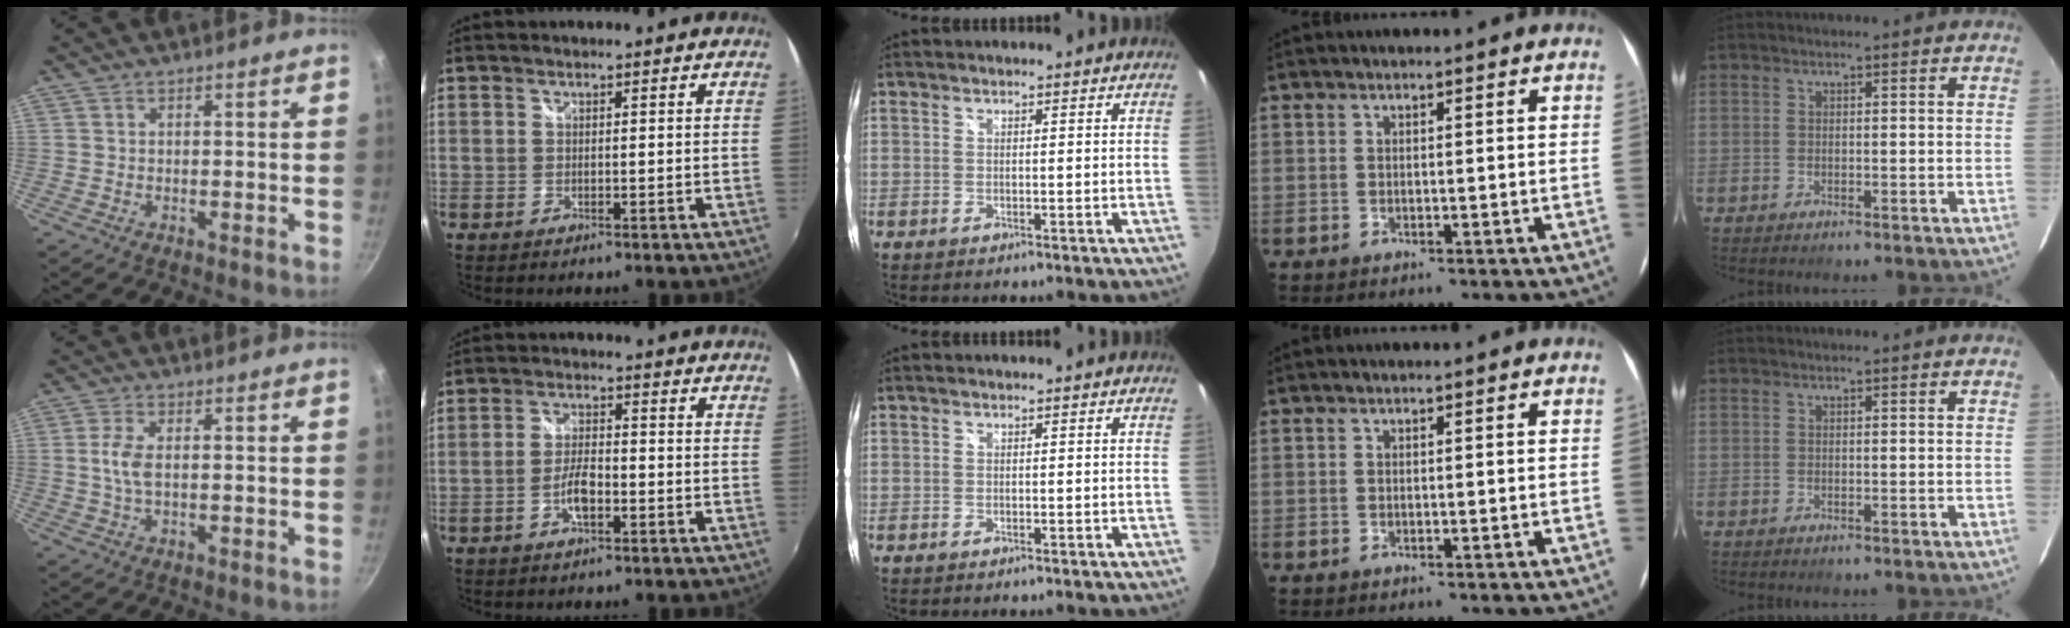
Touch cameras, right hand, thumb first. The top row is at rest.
{"thumb": {"total": 4.2, "force": [0.1, 1.9, 3.7], "torque": [-0.086, 0.004, 0.000]}, "index": {"total": 4.7, "force": [-2.1, 1.7, 3.8], "torque": [-0.080, 0.003, -0.038]}}